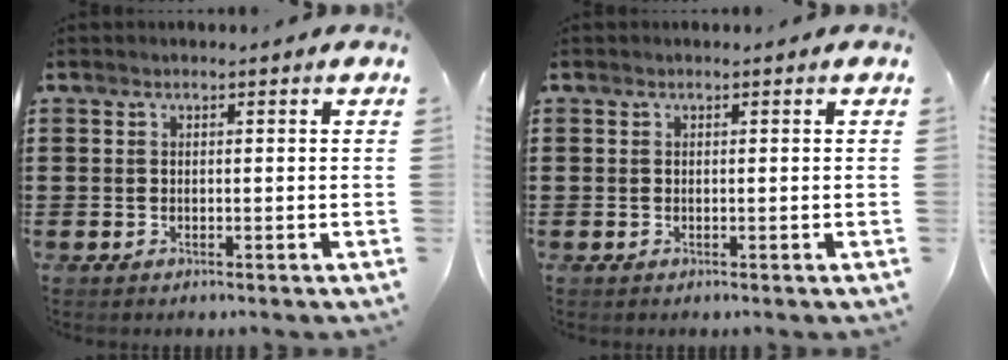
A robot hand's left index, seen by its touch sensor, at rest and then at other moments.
{"total": 0.0}